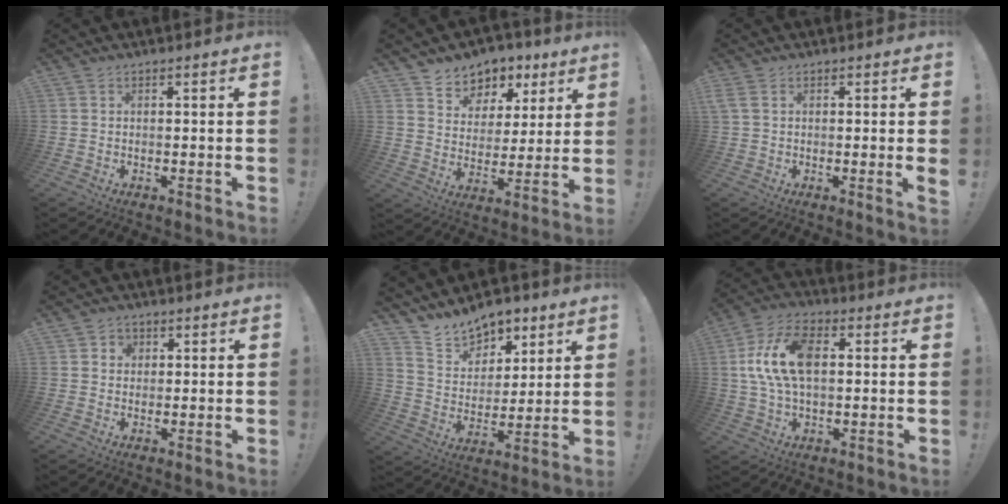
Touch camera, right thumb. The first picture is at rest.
{"total": 7.4, "force": [4.4, 5.8, 1.1], "torque": [-0.006, -0.044, 0.085]}
{"total": 2.3, "force": [1.1, 0.2, 2.0], "torque": [-0.036, -0.009, 0.022]}
{"total": 2.8, "force": [0.8, 2.6, 0.6], "torque": [-0.002, -0.003, 0.013]}
{"total": 12.2, "force": [10.2, 6.2, 2.4], "torque": [-0.049, -0.079, 0.197]}
{"total": 14.2, "force": [2.0, 8.3, 11.3], "torque": [-0.220, 0.003, 0.037]}